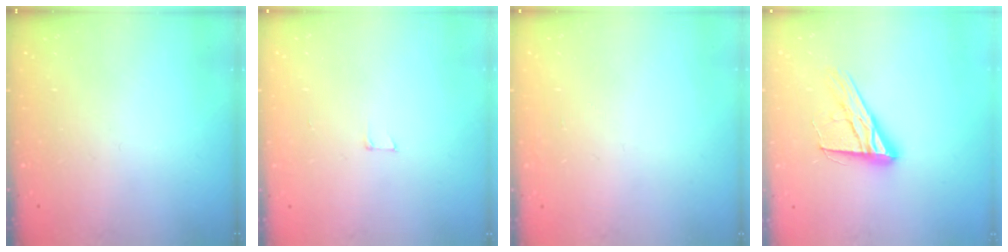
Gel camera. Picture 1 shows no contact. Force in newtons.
{"total": 2.9, "press": 2.9, "slide": 0.2}
{"total": 0.9, "press": 0.9, "slide": 0.0}
{"total": 14.0, "press": 14.0, "slide": 1.0}